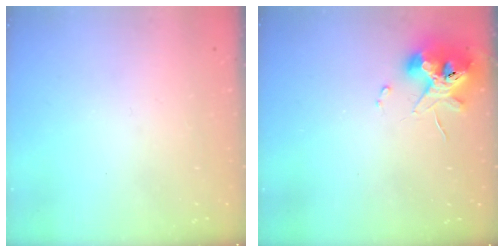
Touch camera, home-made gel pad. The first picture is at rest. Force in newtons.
{"total": 10.9, "press": 10.8, "slide": 1.6}